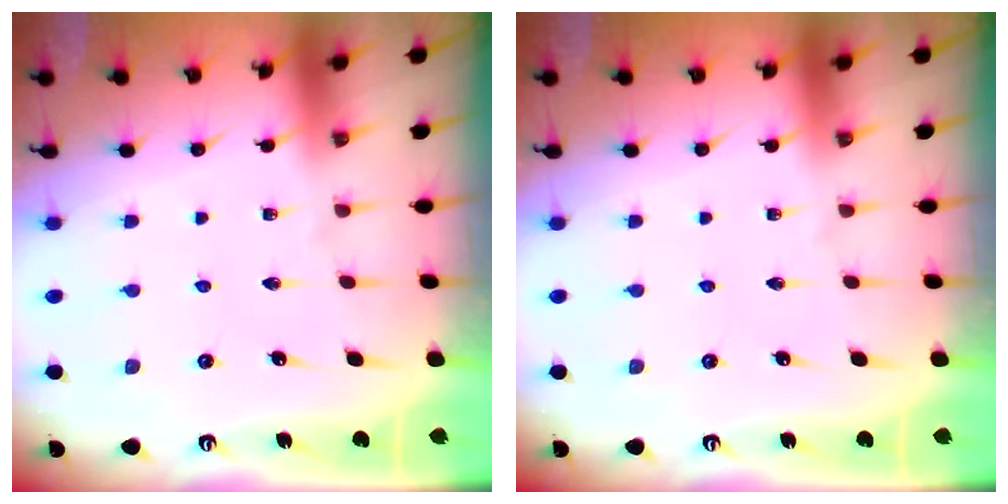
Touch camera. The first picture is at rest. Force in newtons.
{"total": 0.0}